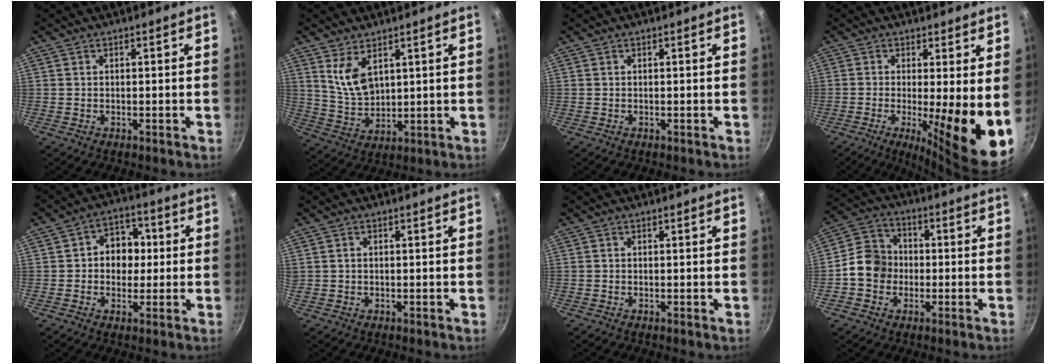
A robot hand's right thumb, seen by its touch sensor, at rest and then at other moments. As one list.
[{"total": 7.5, "force": [3.7, 3.9, 5.1], "torque": [-0.088, -0.036, 0.085]}, {"total": 0.0}, {"total": 12.9, "force": [-1.1, 2.8, 12.6], "torque": [-0.173, -0.029, -0.014]}, {"total": 8.4, "force": [0.5, 6.8, 4.8], "torque": [-0.019, 0.012, -0.002]}, {"total": 0.9, "force": [0.2, 0.8, 0.4], "torque": [-0.007, 0.005, 0.004]}, {"total": 0.0}, {"total": 9.2, "force": [-1.4, 8.0, 4.3], "torque": [-0.048, 0.024, -0.044]}]